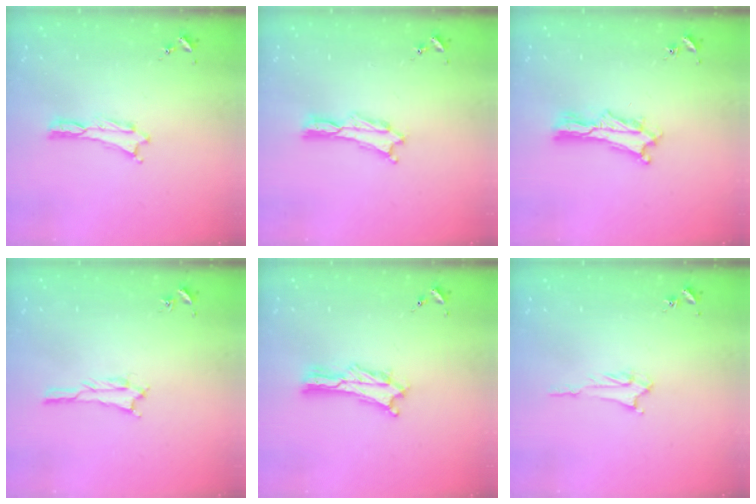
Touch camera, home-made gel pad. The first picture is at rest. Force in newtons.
{"total": 0.8, "press": 0.7, "slide": 0.2}
{"total": 3.4, "press": 3.4, "slide": 0.3}
{"total": 1.7, "press": 1.7, "slide": 0.2}
{"total": 2.7, "press": 2.7, "slide": 0.3}
{"total": 2.6, "press": 2.6, "slide": 0.3}